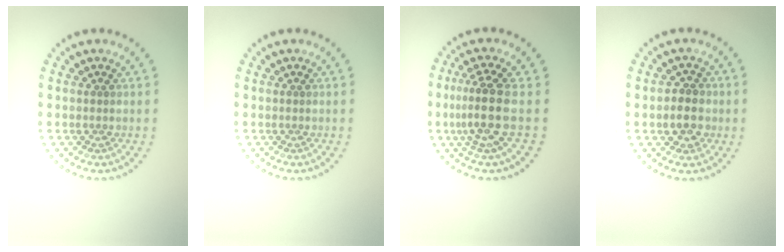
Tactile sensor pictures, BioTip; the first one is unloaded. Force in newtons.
{"total": 0.0}
{"total": 3.5, "press": 2.7, "slide": 2.3}
{"total": 2.8, "press": 2.7, "slide": 0.6}